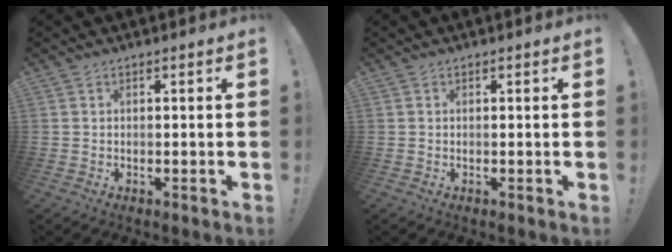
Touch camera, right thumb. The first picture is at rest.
{"total": 0.0}